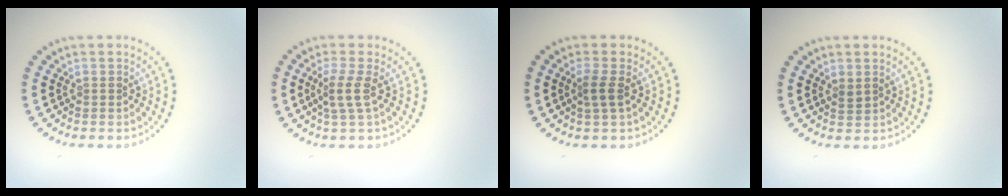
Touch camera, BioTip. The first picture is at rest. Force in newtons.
{"total": 2.1, "press": 1.6, "slide": 1.4}
{"total": 1.7, "press": 1.4, "slide": 1.0}
{"total": 0.7, "press": 0.7, "slide": 0.3}